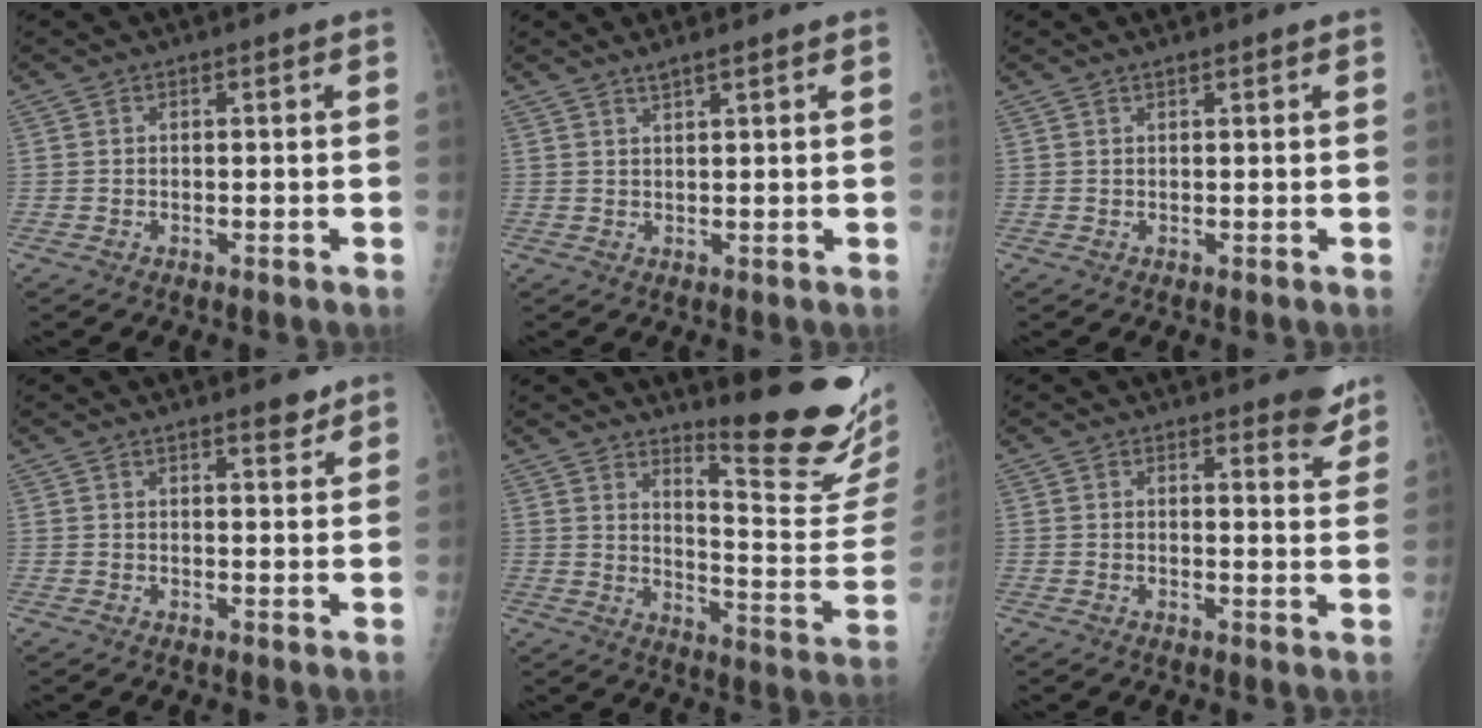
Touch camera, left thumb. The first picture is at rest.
{"total": 1.7, "force": [1.3, 0.0, 1.0], "torque": [-0.013, -0.005, 0.027]}
{"total": 0.6, "force": [0.4, 0.0, 0.4], "torque": [-0.001, 0.000, 0.009]}
{"total": 3.3, "force": [2.6, 0.8, 1.8], "torque": [-0.007, -0.016, 0.036]}
{"total": 18.6, "force": [14.6, 2.4, 11.2], "torque": [-0.130, -0.157, 0.204]}
{"total": 5.2, "force": [4.3, 1.6, 2.4], "torque": [-0.006, -0.029, 0.044]}